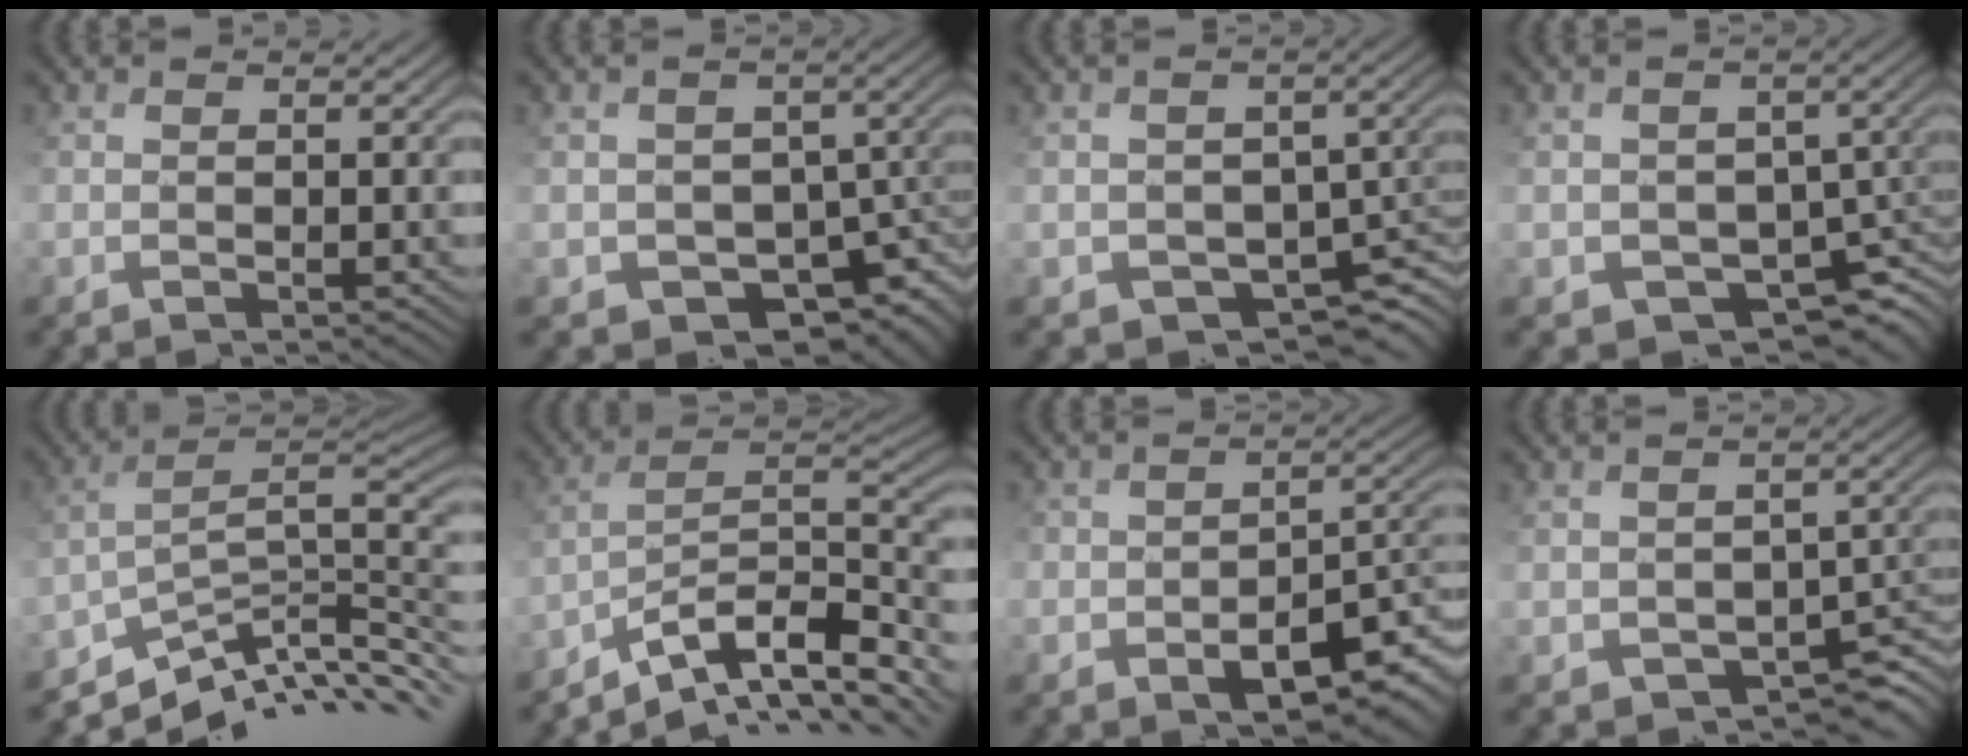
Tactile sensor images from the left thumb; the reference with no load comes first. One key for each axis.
{"total": 8.2, "fx": -3.5, "fy": 6.2, "fz": 4.1, "tx": -0.058, "ty": -0.020, "tz": -0.042}
{"total": 6.8, "fx": -2.5, "fy": 5.2, "fz": 3.5, "tx": -0.057, "ty": -0.030, "tz": -0.032}
{"total": 8.3, "fx": -3.1, "fy": 6.4, "fz": 4.2, "tx": -0.061, "ty": -0.022, "tz": -0.037}
{"total": 10.2, "fx": -6.6, "fy": 2.6, "fz": 7.3, "tx": -0.113, "ty": 0.005, "tz": -0.112}
{"total": 11.7, "fx": -8.6, "fy": 2.9, "fz": 7.4, "tx": -0.130, "ty": 0.007, "tz": -0.147}
{"total": 9.6, "fx": -5.0, "fy": 5.9, "fz": 5.7, "tx": -0.083, "ty": -0.029, "tz": -0.073}
{"total": 6.3, "fx": -3.3, "fy": 4.4, "fz": 3.1, "tx": -0.037, "ty": -0.020, "tz": -0.039}